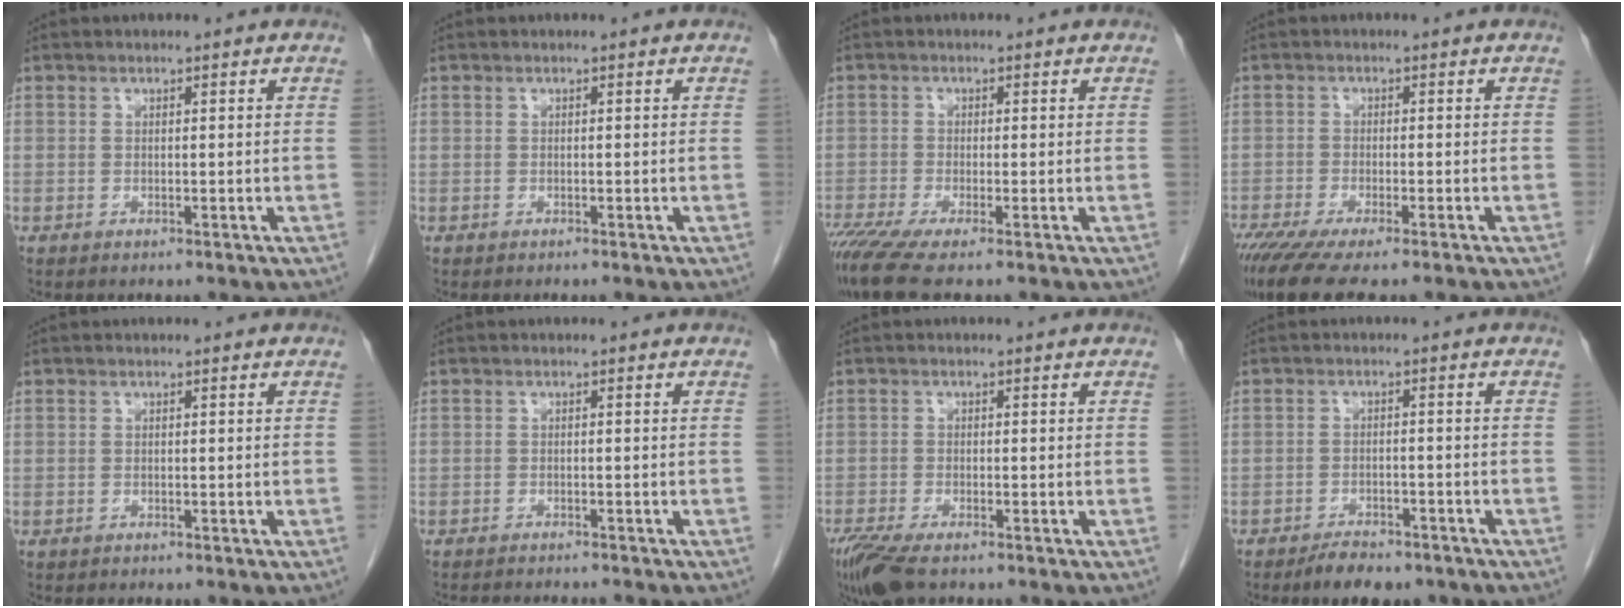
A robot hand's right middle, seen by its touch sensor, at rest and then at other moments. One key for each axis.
{"total": 0.0}
{"total": 6.1, "fx": -4.4, "fy": 0.2, "fz": 4.1, "tx": -0.073, "ty": -0.017, "tz": -0.081}
{"total": 9.9, "fx": -7.8, "fy": 1.3, "fz": 6.1, "tx": -0.094, "ty": -0.020, "tz": -0.125}
{"total": 0.0}
{"total": 6.3, "fx": -5.9, "fy": 0.8, "fz": 2.1, "tx": -0.021, "ty": -0.007, "tz": -0.078}
{"total": 6.7, "fx": -4.9, "fy": 1.9, "fz": 4.2, "tx": -0.082, "ty": -0.017, "tz": -0.087}
{"total": 5.6, "fx": -4.5, "fy": 2.1, "fz": 2.6, "tx": -0.042, "ty": -0.003, "tz": -0.068}